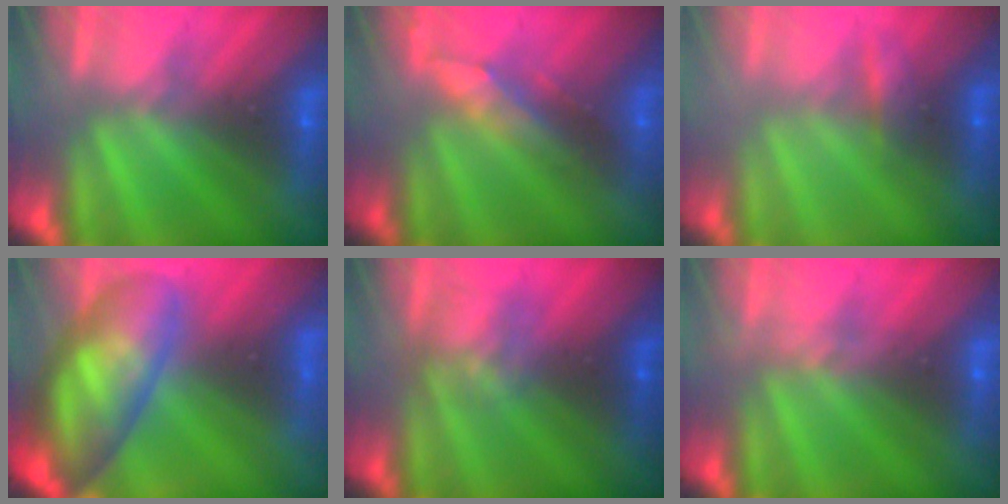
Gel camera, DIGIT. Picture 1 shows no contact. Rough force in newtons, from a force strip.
{"total": 2.8}
{"total": 2.2}
{"total": 8.9}
{"total": 2.5}
{"total": 3.4}